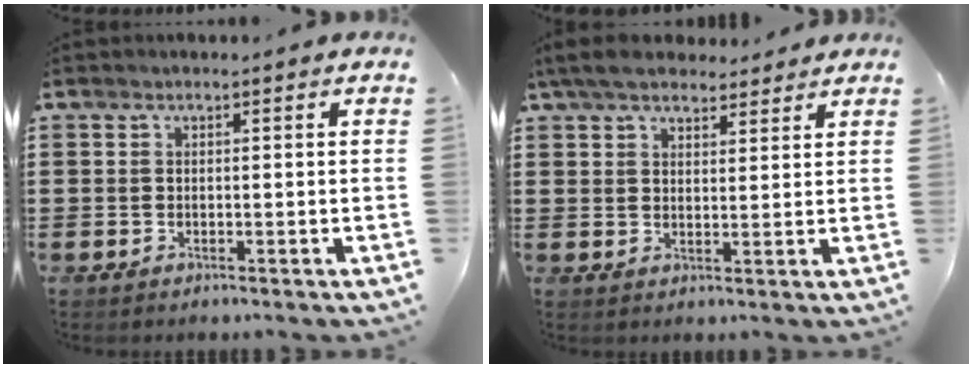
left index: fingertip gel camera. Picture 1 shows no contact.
{"total": 5.5, "force": [4.7, 1.8, 2.2], "torque": [-0.058, -0.004, 0.089]}